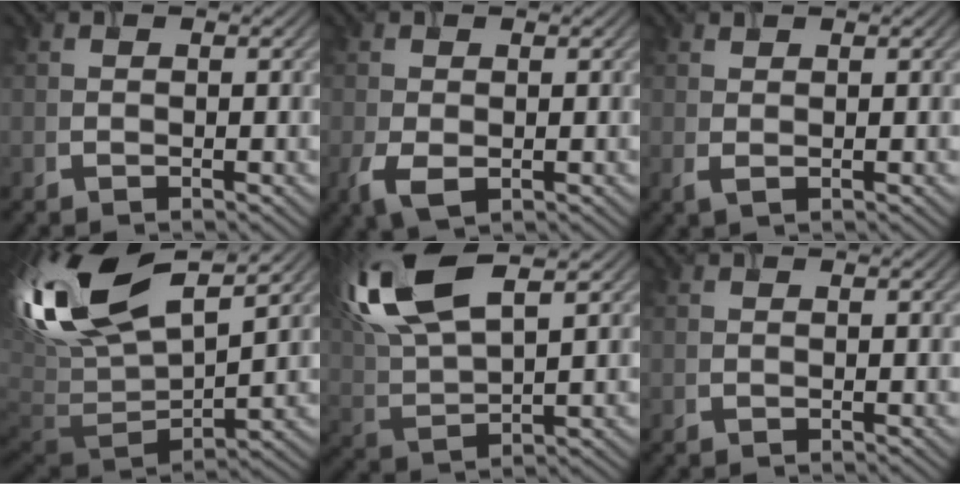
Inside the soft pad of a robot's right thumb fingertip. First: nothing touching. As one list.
[{"total": 3.2, "force": [-1.0, 2.0, 2.3], "torque": [-0.063, -0.016, -0.016]}, {"total": 1.1, "force": [0.5, 0.5, 0.8], "torque": [-0.024, 0.000, 0.012]}, {"total": 17.1, "force": [6.5, 8.2, 13.6], "torque": [-0.316, 0.013, 0.116]}, {"total": 13.6, "force": [7.0, 5.0, 10.6], "torque": [-0.261, 0.021, 0.137]}, {"total": 0.0}]